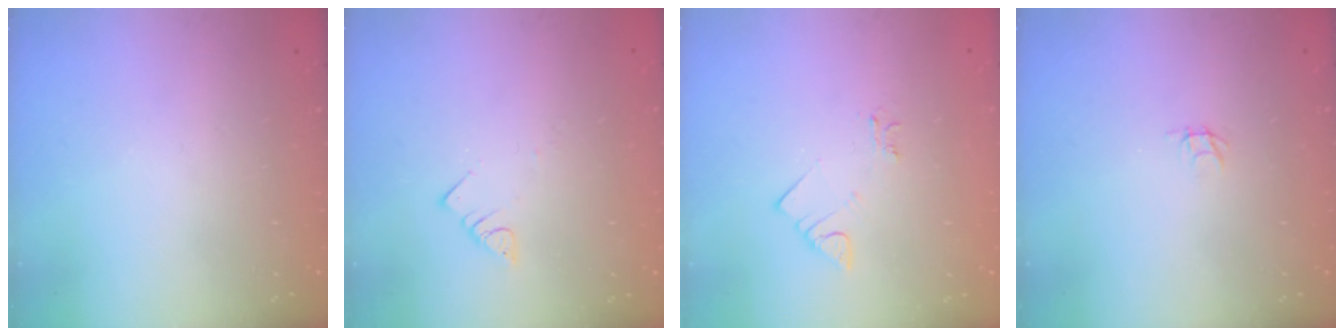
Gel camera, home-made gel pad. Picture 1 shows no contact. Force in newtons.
{"total": 3.0, "press": 3.0, "slide": 0.1}
{"total": 3.3, "press": 3.2, "slide": 0.4}
{"total": 1.8, "press": 1.8, "slide": 0.1}